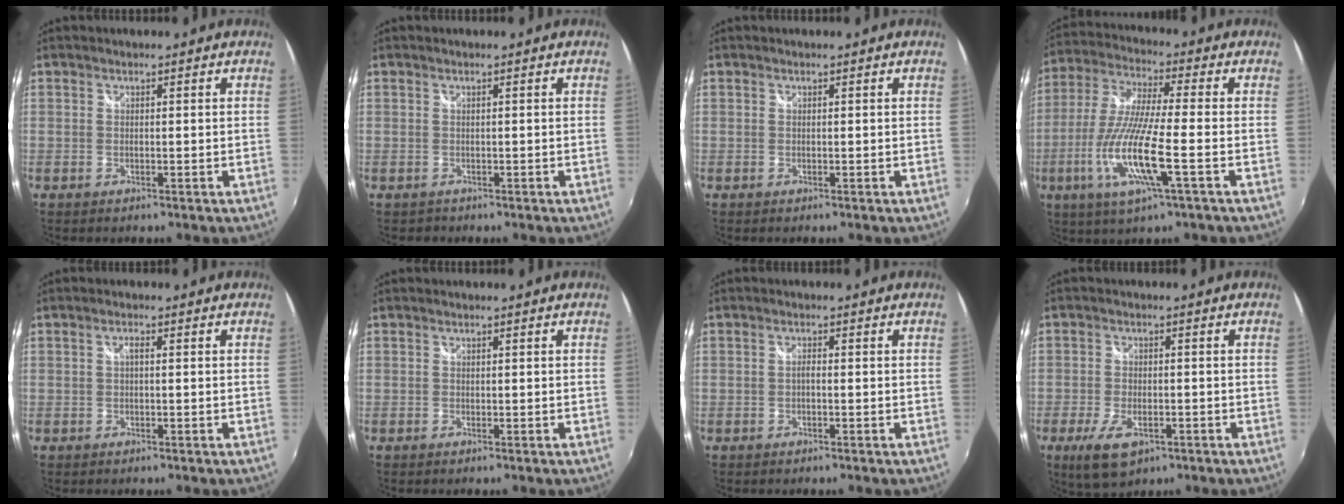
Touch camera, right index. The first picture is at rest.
{"total": 0.8, "force": [-0.5, 0.7, 0.0], "torque": [-0.003, -0.002, -0.003]}
{"total": 0.0}
{"total": 14.8, "force": [-4.9, 1.3, 13.9], "torque": [-0.287, -0.020, -0.096]}
{"total": 0.8, "force": [0.1, 0.1, 0.7], "torque": [-0.013, 0.003, -0.001]}
{"total": 0.0}
{"total": 0.9, "force": [-0.4, 0.3, 0.7], "torque": [-0.015, 0.004, -0.007]}
{"total": 8.1, "force": [-4.2, 3.9, 5.7], "torque": [-0.133, -0.021, -0.072]}